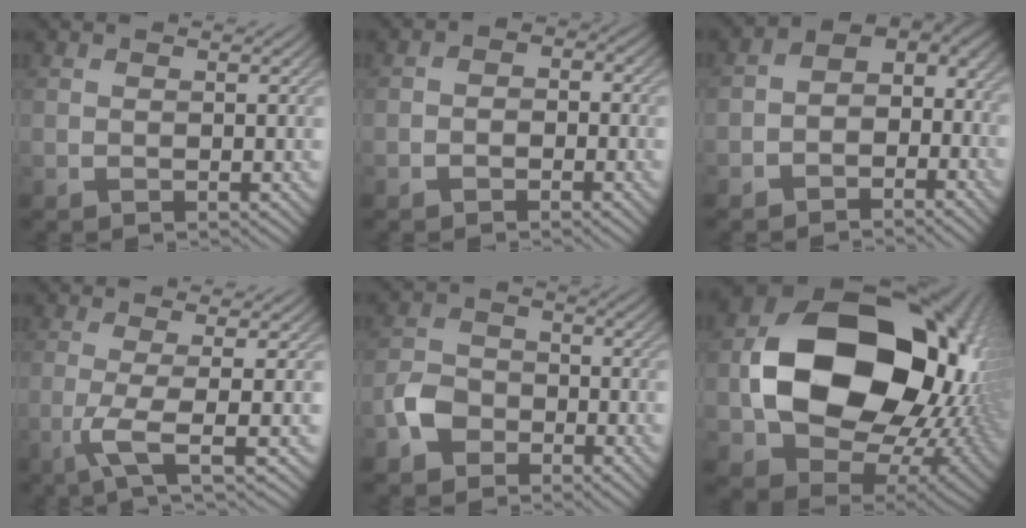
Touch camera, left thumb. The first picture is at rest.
{"total": 1.9, "force": [-0.9, 1.5, 0.8], "torque": [-0.008, 0.002, -0.022]}
{"total": 6.3, "force": [-2.4, 4.2, 4.0], "torque": [-0.054, -0.003, -0.050]}
{"total": 4.7, "force": [-1.4, 0.7, 4.4], "torque": [-0.080, -0.001, -0.041]}
{"total": 4.8, "force": [-2.7, 3.4, 2.0], "torque": [-0.048, 0.000, -0.064]}
{"total": 19.3, "force": [1.4, 15.0, 12.1], "torque": [-0.230, -0.047, 0.059]}